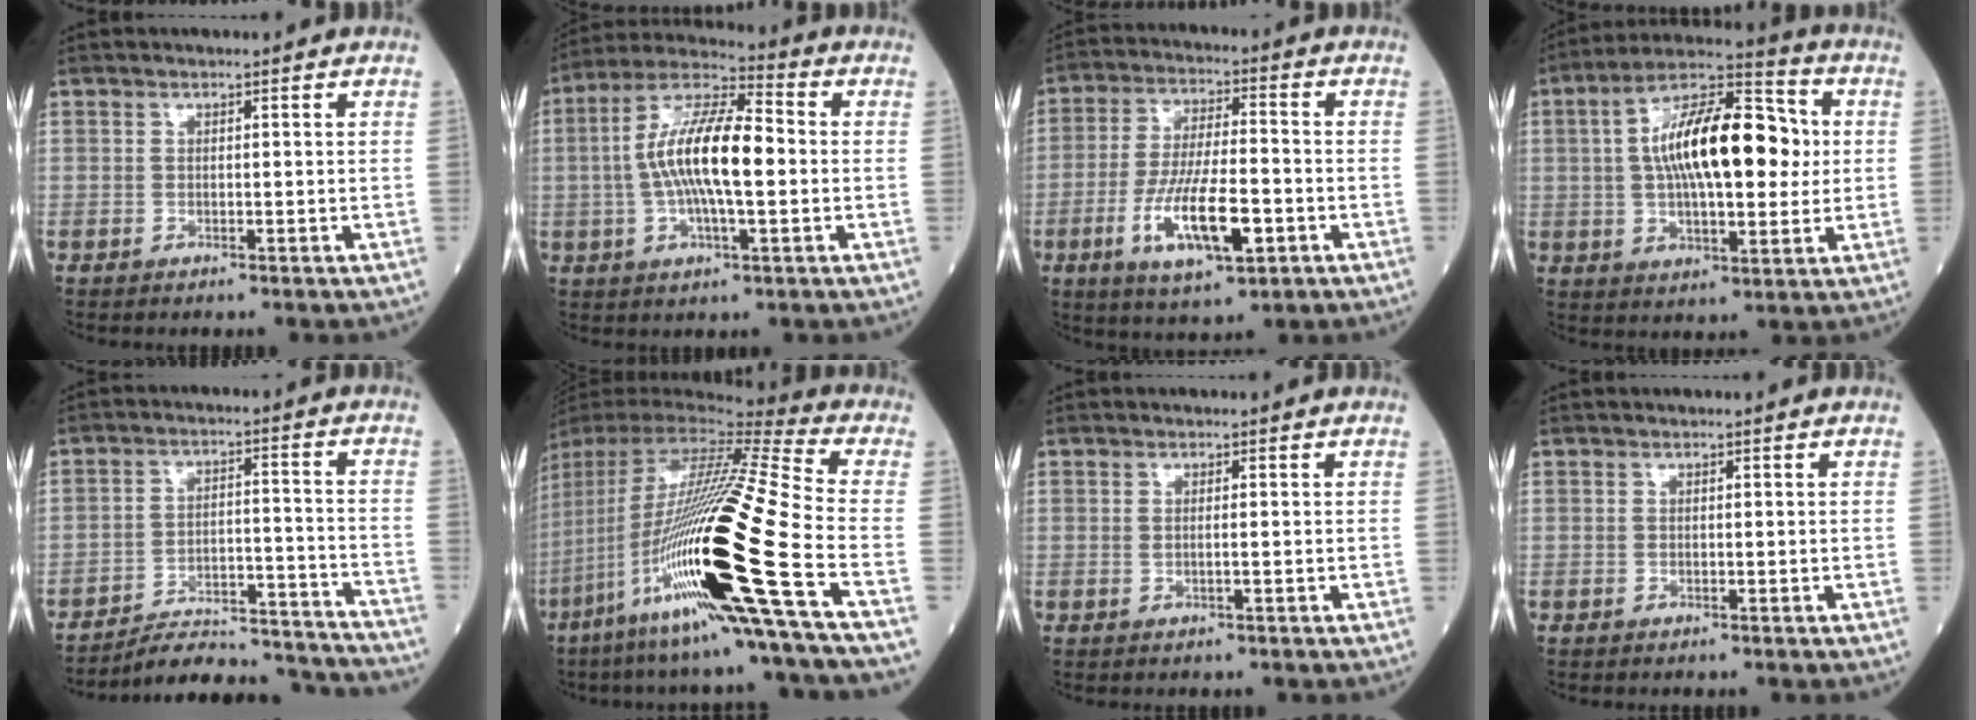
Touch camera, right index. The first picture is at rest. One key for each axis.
{"total": 13.8, "fx": -0.3, "fy": 3.3, "fz": 13.4, "tx": -0.261, "ty": 0.017, "tz": -0.008}
{"total": 12.5, "fx": -4.1, "fy": 3.0, "fz": 11.4, "tx": -0.226, "ty": -0.012, "tz": -0.068}
{"total": 17.1, "fx": 2.0, "fy": 6.0, "fz": 15.9, "tx": -0.278, "ty": 0.034, "tz": 0.032}
{"total": 17.6, "fx": -17.2, "fy": 0.7, "fz": 3.5, "tx": -0.051, "ty": 0.017, "tz": -0.245}
{"total": 30.6, "fx": -9.6, "fy": 0.3, "fz": 29.1, "tx": -0.541, "ty": -0.046, "tz": -0.183}
{"total": 0.7, "fx": 0.0, "fy": -0.2, "fz": 0.7, "tx": -0.017, "ty": -0.001, "tz": 0.002}
{"total": 0.0}